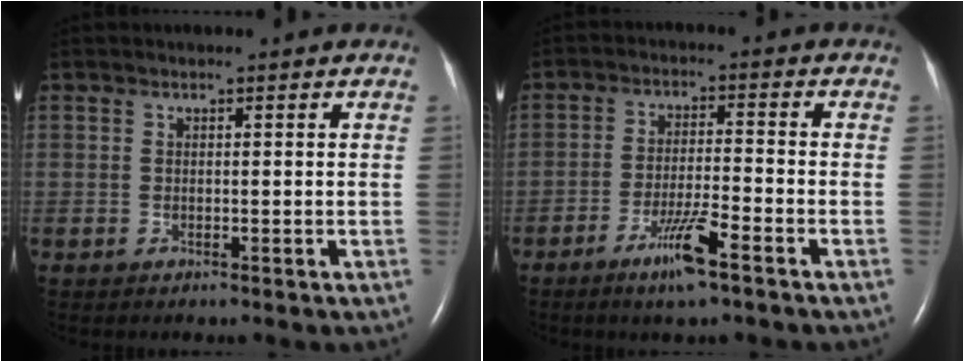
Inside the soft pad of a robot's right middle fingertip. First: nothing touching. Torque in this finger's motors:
{"motor_torque": [0.95, -0.55, 0.16, 0.08]}